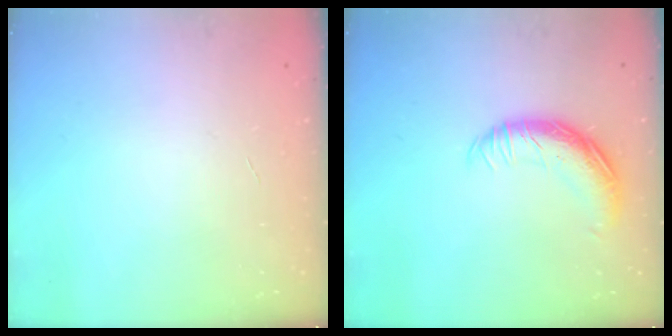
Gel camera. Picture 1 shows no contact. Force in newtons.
{"total": 14.7, "press": 14.7, "slide": 0.4}